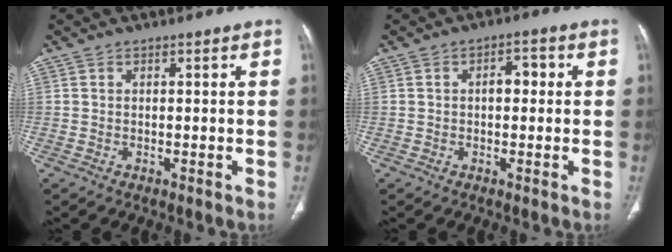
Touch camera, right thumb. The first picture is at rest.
{"total": 3.6, "force": [0.2, 2.2, 2.8], "torque": [-0.032, 0.014, -0.001]}